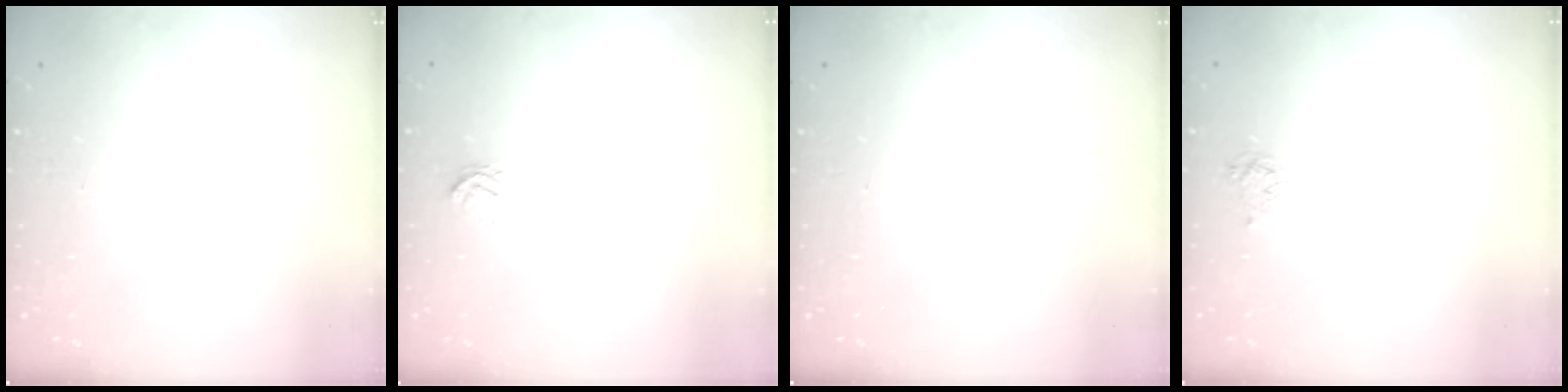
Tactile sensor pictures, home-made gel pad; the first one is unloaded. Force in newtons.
{"total": 2.6, "press": 2.6, "slide": 0.2}
{"total": 0.0}
{"total": 3.6, "press": 3.5, "slide": 0.5}